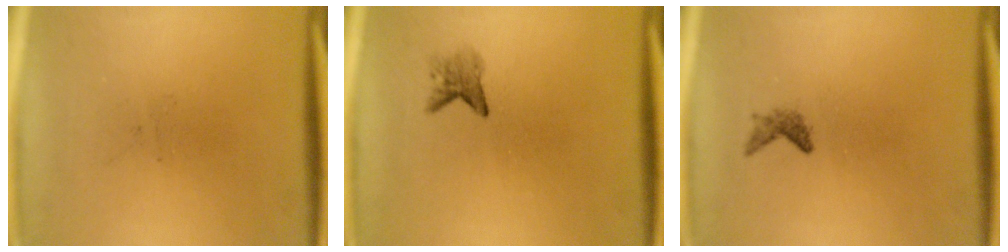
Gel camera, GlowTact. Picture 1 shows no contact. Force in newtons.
{"total": 1.8}
{"total": 1.1}